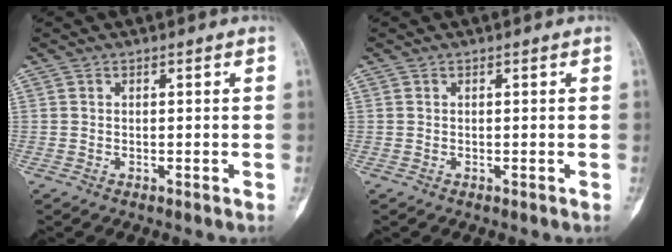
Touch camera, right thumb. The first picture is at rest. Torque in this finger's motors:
{"motor_torque": [0.03, 0.01, 0.06, 0.01, 0.02]}